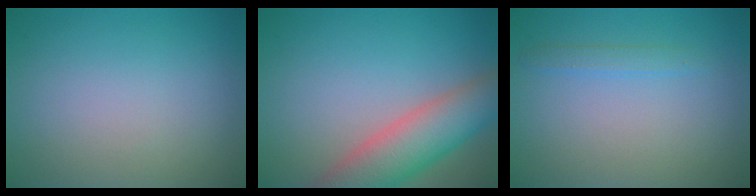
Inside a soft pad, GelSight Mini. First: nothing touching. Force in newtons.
{"total": 7.1, "press": 7.0, "slide": 0.7}
{"total": 1.1, "press": 1.1, "slide": 0.1}